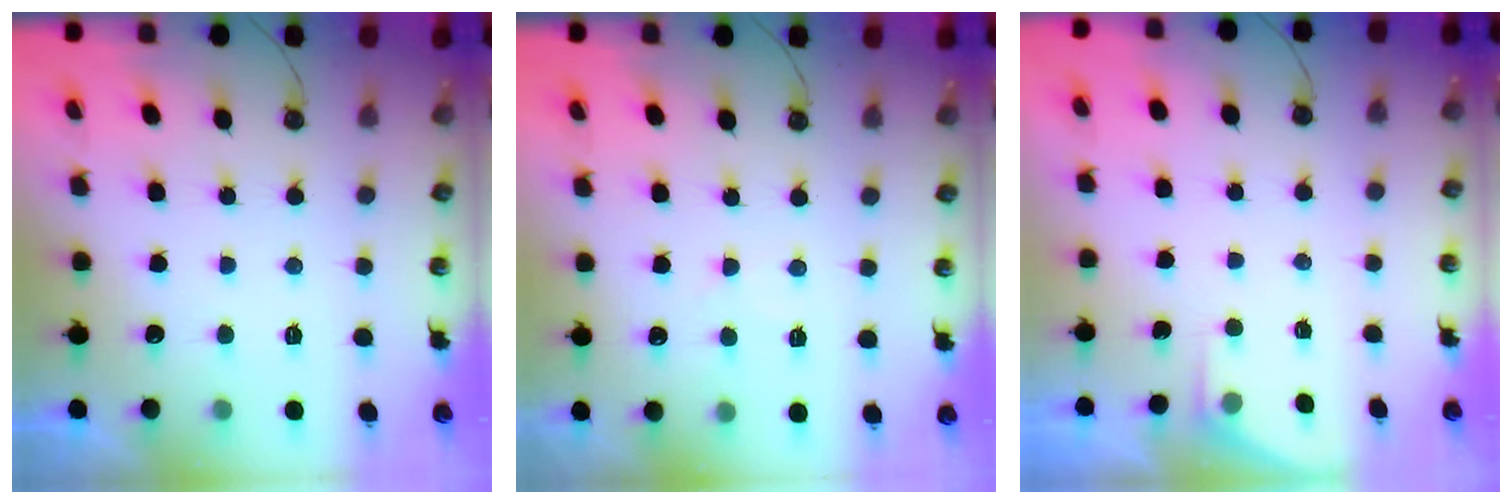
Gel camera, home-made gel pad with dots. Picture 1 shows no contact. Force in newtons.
{"total": 3.3, "press": 3.3, "slide": 0.6}
{"total": 1.4, "press": 1.3, "slide": 0.2}